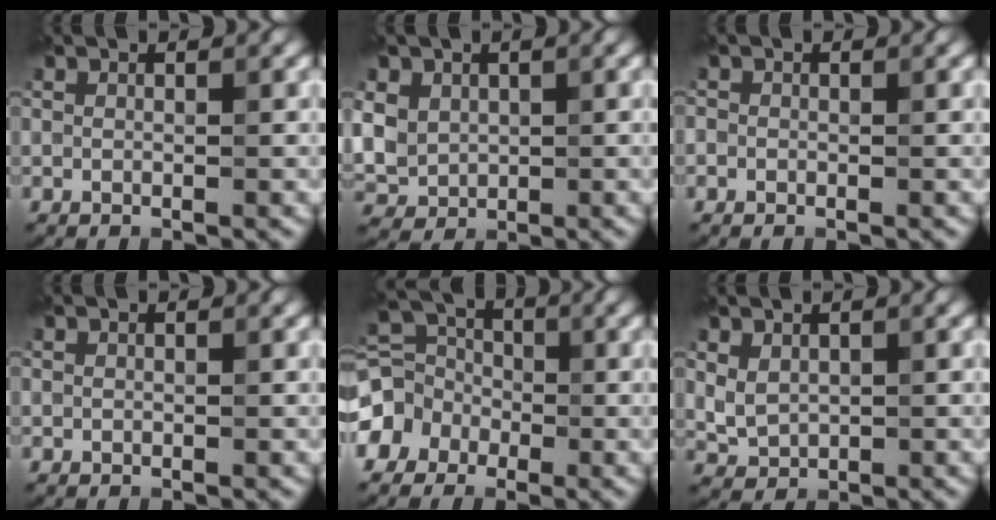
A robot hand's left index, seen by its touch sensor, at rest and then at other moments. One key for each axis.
{"total": 5.3, "fx": 0.8, "fy": 4.5, "fz": 2.7, "tx": -0.061, "ty": 0.013, "tz": 0.004}
{"total": 0.6, "fx": -0.2, "fy": 0.5, "fz": -0.1, "tx": 0.013, "ty": -0.002, "tz": -0.005}
{"total": 0.0}
{"total": 8.0, "fx": -3.1, "fy": 6.9, "fz": 2.8, "tx": -0.061, "ty": -0.001, "tz": -0.085}
{"total": 2.2, "fx": 0.6, "fy": 1.6, "fz": 1.5, "tx": -0.030, "ty": -0.003, "tz": 0.017}